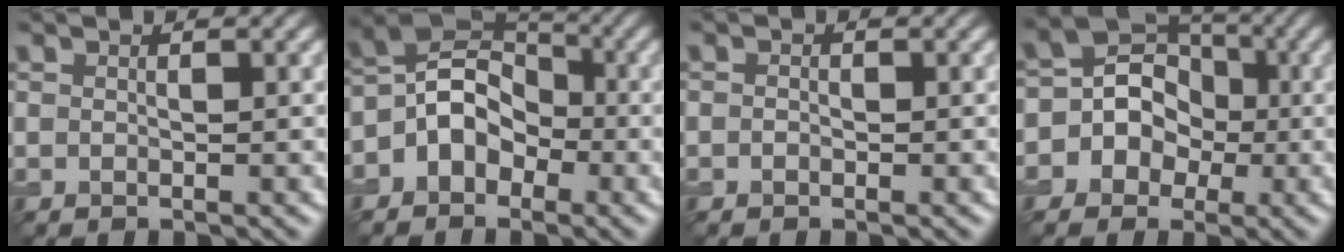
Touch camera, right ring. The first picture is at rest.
{"total": 5.9, "force": [-1.8, 4.5, 3.4], "torque": [-0.029, 0.016, -0.045]}
{"total": 0.0}
{"total": 7.5, "force": [-0.8, 6.9, 2.8], "torque": [-0.018, 0.038, -0.045]}